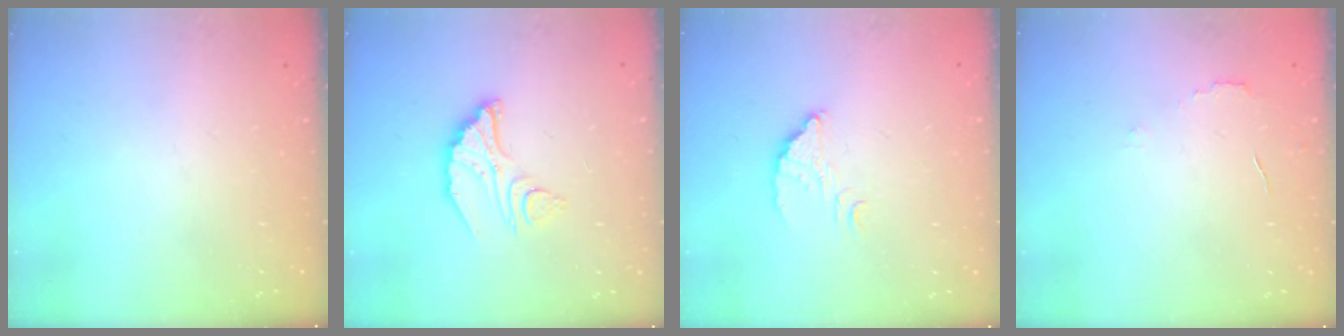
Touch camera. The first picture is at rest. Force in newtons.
{"total": 8.1, "press": 8.1, "slide": 0.7}
{"total": 3.6, "press": 3.6, "slide": 0.1}
{"total": 3.0, "press": 3.0, "slide": 0.2}